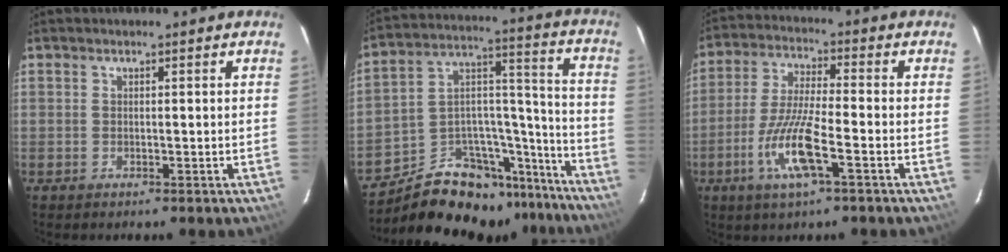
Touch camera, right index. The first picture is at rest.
{"total": 22.5, "force": [-18.3, 10.2, 8.4], "torque": [-0.123, 0.080, -0.259]}
{"total": 10.8, "force": [-4.5, 1.6, 9.7], "torque": [-0.205, -0.007, -0.089]}